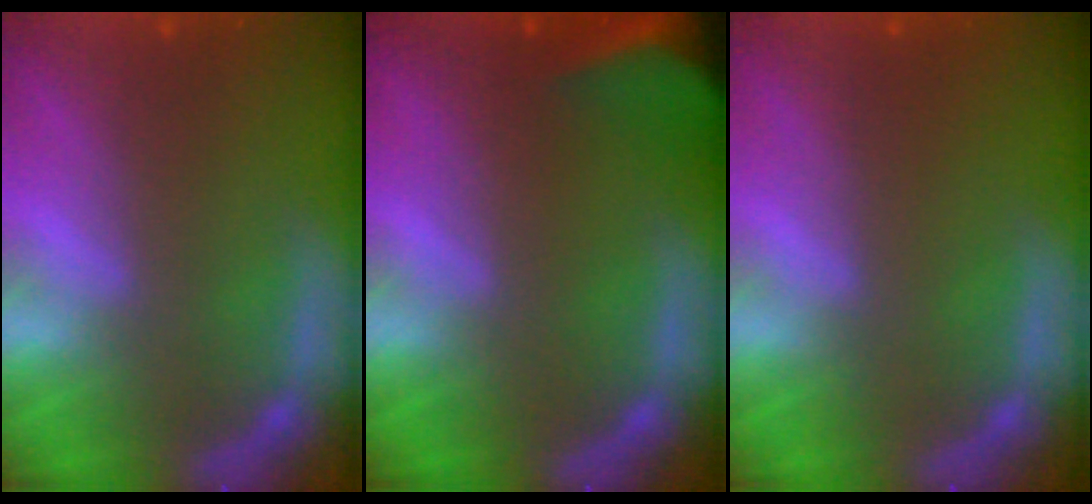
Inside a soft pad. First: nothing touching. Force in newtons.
{"total": 9.5}
{"total": 0.0}